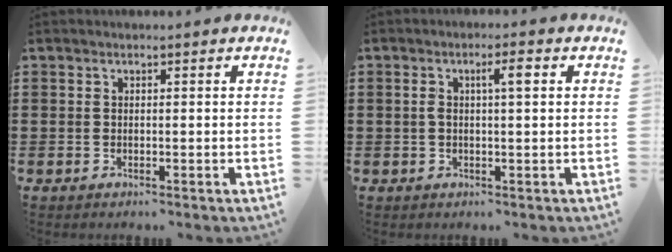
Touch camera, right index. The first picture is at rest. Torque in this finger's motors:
{"motor_torque": [0.52, -0.17, 0.12, 0.03]}